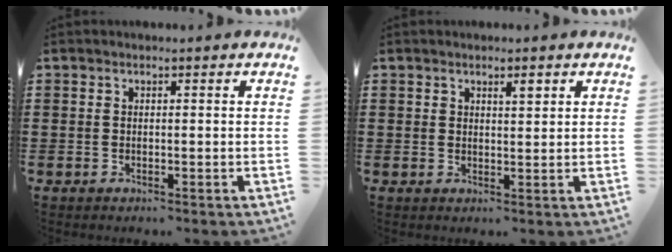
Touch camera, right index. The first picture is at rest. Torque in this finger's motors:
{"motor_torque": [-0.25, 0.09, 0.07, 0.01]}